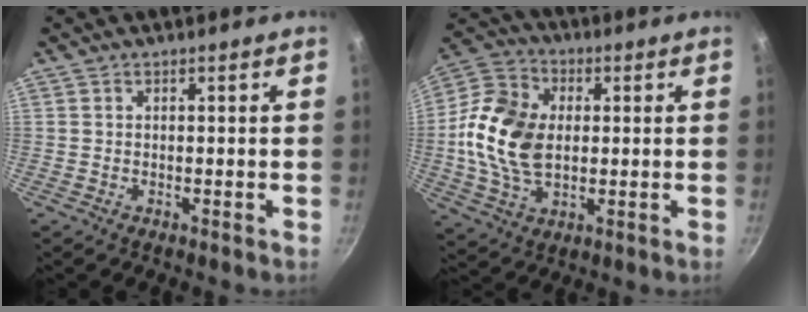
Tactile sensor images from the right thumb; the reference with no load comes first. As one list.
[{"total": 16.5, "force": [0.5, 11.4, 12.0], "torque": [-0.212, 0.011, -0.003]}]